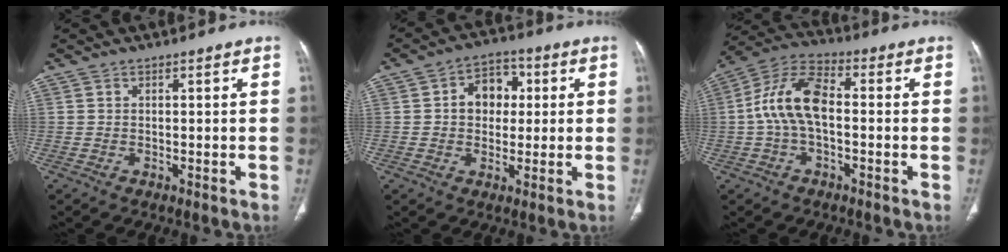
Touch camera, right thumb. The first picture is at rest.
{"total": 8.2, "force": [1.3, 6.3, 5.1], "torque": [-0.040, 0.012, 0.013]}
{"total": 11.4, "force": [-0.5, 6.0, 9.7], "torque": [-0.195, 0.035, -0.017]}